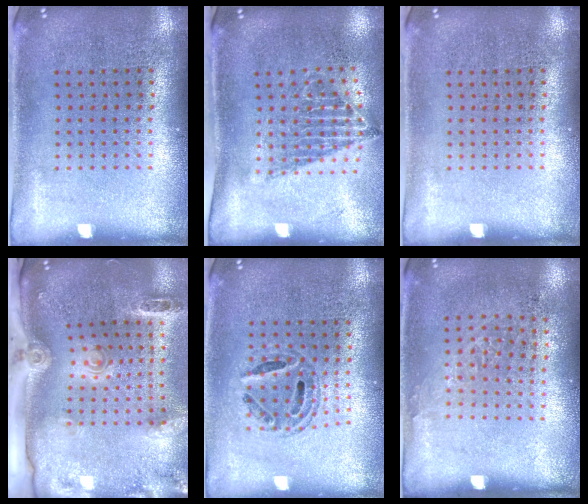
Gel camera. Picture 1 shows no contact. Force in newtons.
{"total": 1.5, "press": 1.1, "slide": 0.9}
{"total": 0.0}
{"total": 2.9, "press": 2.1, "slide": 2.1}
{"total": 0.8, "press": 0.8, "slide": 0.2}
{"total": 0.9, "press": 0.7, "slide": 0.5}